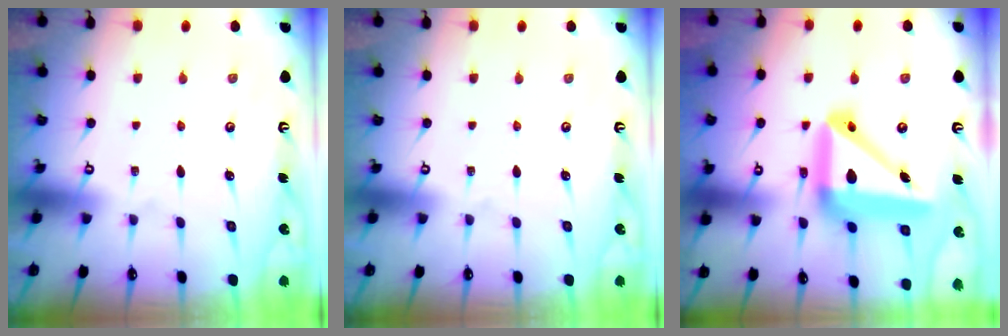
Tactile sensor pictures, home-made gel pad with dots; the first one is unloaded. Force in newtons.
{"total": 0.0}
{"total": 19.5, "press": 19.3, "slide": 3.0}